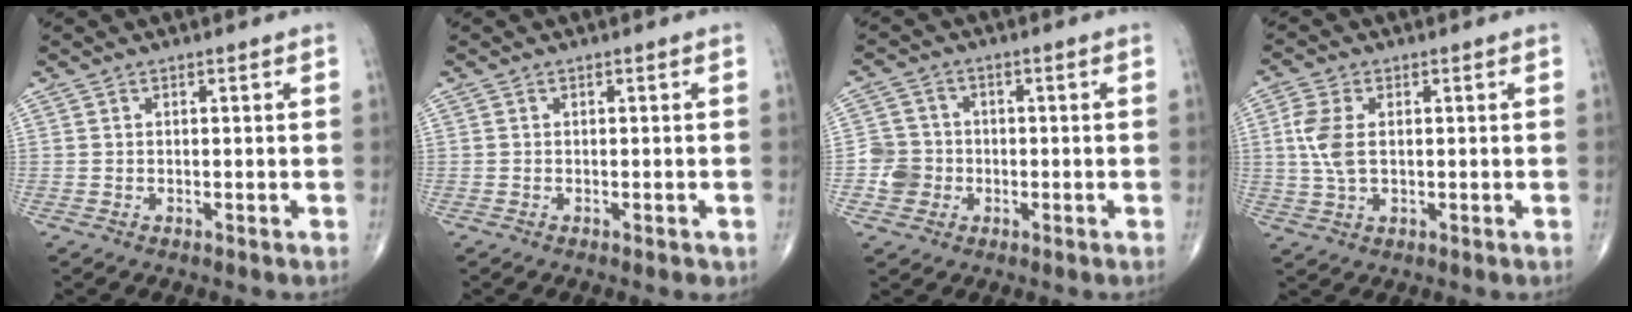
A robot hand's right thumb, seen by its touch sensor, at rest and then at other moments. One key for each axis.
{"total": 1.1, "fx": -0.5, "fy": 0.4, "fz": 0.9, "tx": -0.013, "ty": -0.003, "tz": -0.005}
{"total": 5.4, "fx": -1.4, "fy": 5.0, "fz": 1.1, "tx": 0.005, "ty": 0.013, "tz": -0.030}
{"total": 6.7, "fx": 0.7, "fy": 3.9, "fz": 5.4, "tx": -0.129, "ty": 0.005, "tz": 0.013}